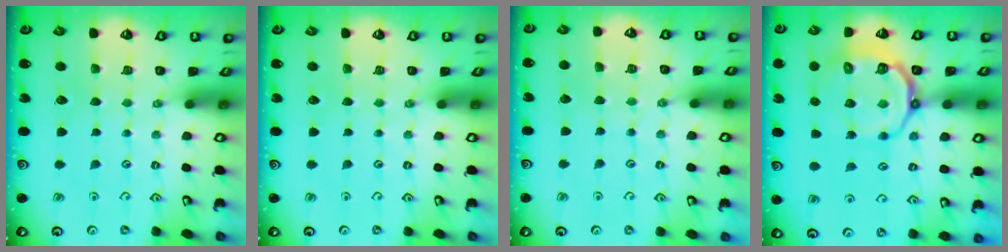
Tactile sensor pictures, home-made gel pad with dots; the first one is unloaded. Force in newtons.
{"total": 0.0}
{"total": 2.8, "press": 2.8, "slide": 0.5}
{"total": 12.1, "press": 11.7, "slide": 3.2}